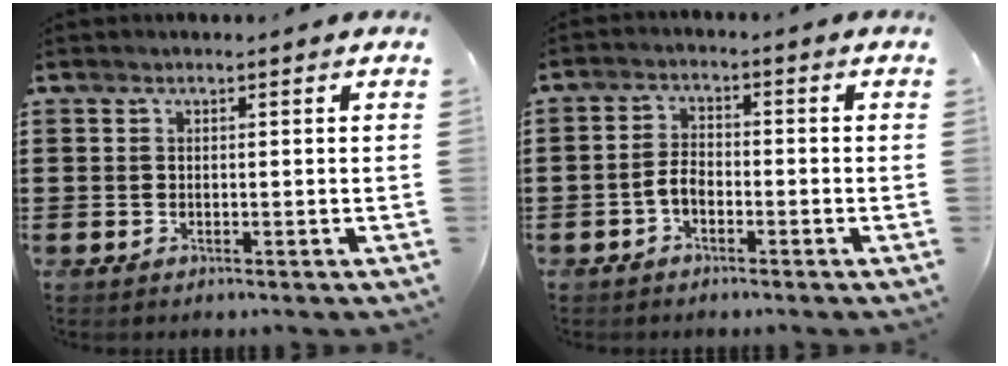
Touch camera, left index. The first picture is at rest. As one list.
[{"total": 3.1, "force": [-1.6, 1.6, 2.2], "torque": [-0.056, 0.003, -0.036]}]